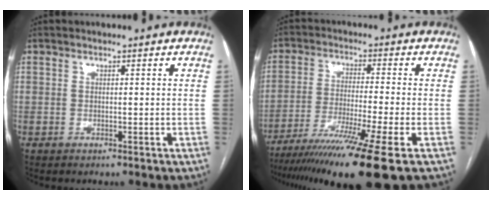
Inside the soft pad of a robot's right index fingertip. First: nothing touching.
{"total": 16.3, "force": [-11.5, -2.0, 11.4], "torque": [-0.185, -0.052, -0.189]}